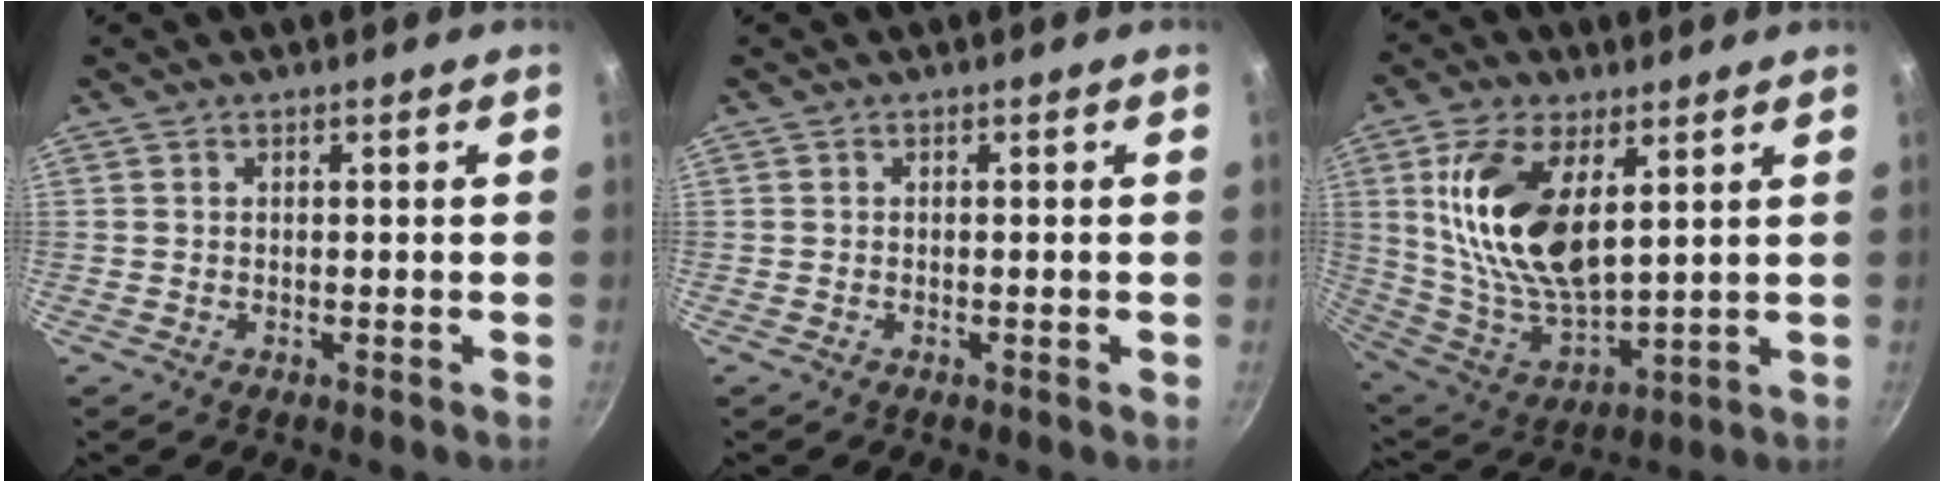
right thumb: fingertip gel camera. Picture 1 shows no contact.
{"total": 0.5, "force": [-0.2, 0.0, 0.5], "torque": [-0.012, 0.002, -0.005]}
{"total": 18.7, "force": [5.6, 9.4, 15.2], "torque": [-0.283, -0.033, 0.120]}